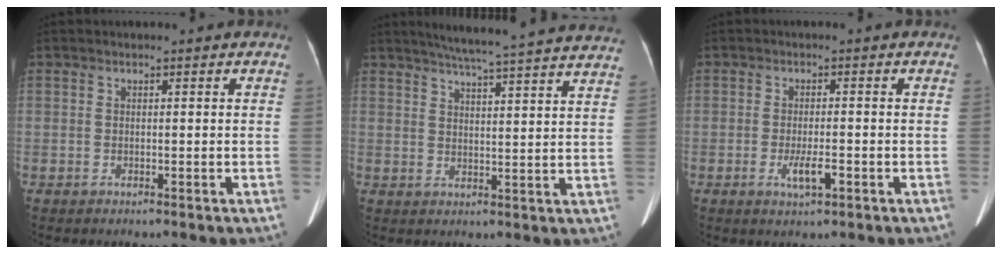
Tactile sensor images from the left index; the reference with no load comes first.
{"total": 22.5, "force": [20.6, 0.0, 9.2], "torque": [-0.140, -0.021, 0.250]}
{"total": 3.3, "force": [-1.4, 0.7, 2.9], "torque": [-0.058, -0.003, -0.022]}